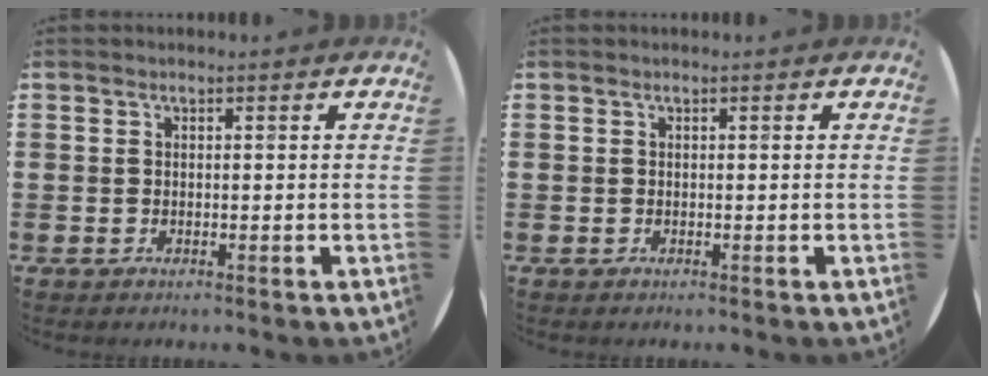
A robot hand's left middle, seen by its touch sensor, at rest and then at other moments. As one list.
[{"total": 0.0}]